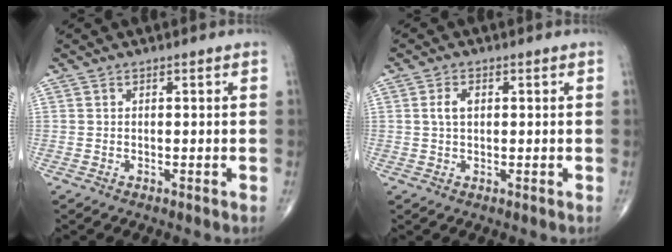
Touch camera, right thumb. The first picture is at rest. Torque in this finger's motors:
{"motor_torque": [0.00, -0.22, 0.25, -0.03, 0.02]}